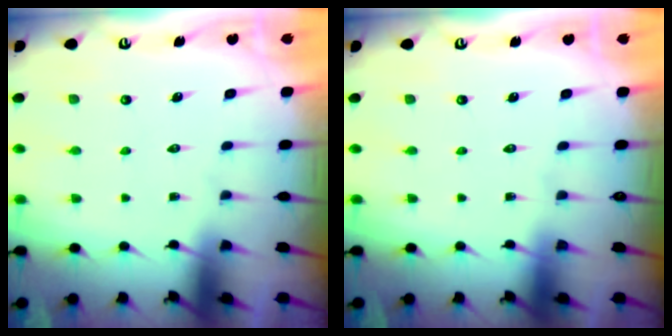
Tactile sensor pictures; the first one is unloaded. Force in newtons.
{"total": 0.0}